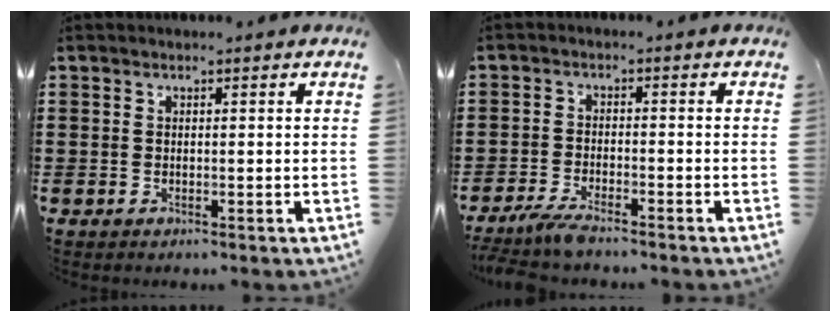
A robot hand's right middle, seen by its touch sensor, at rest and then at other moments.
{"total": 3.3, "force": [-3.0, 0.1, 1.4], "torque": [-0.046, -0.007, -0.065]}